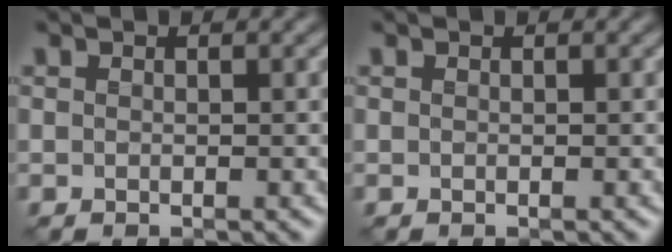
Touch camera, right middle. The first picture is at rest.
{"total": 0.0}